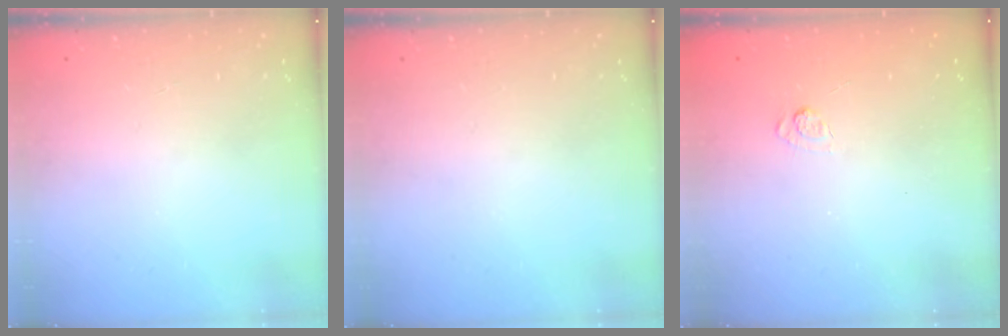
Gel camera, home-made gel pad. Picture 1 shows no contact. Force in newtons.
{"total": 0.0}
{"total": 2.2, "press": 1.8, "slide": 1.3}